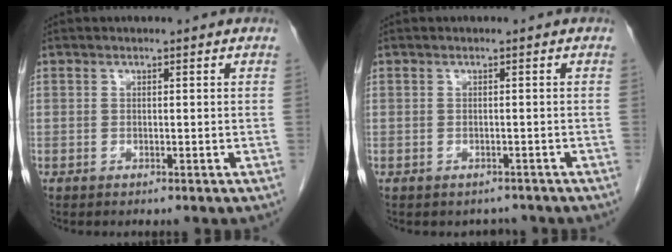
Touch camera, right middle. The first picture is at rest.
{"total": 2.1, "force": [-1.7, 1.1, 0.0], "torque": [-0.001, 0.003, -0.024]}